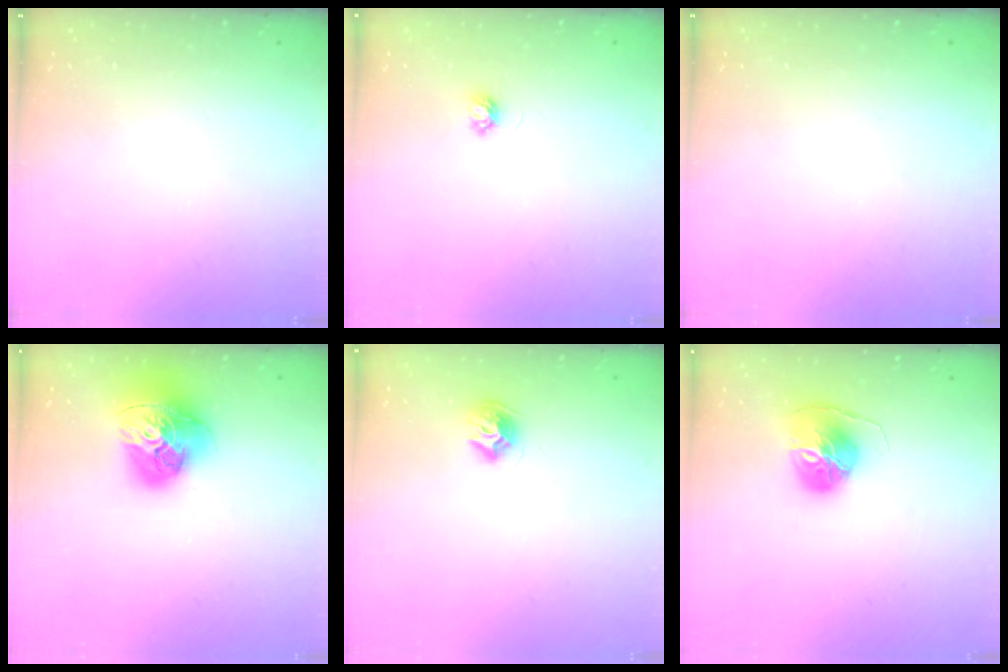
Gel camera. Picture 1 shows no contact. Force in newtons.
{"total": 3.5, "press": 3.5, "slide": 0.4}
{"total": 0.0}
{"total": 17.4, "press": 17.3, "slide": 1.8}
{"total": 8.1, "press": 8.1, "slide": 0.1}
{"total": 10.1, "press": 10.1, "slide": 0.2}